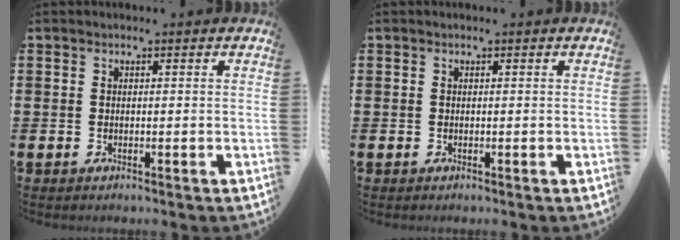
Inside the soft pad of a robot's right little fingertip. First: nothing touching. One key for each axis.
{"total": 0.0}